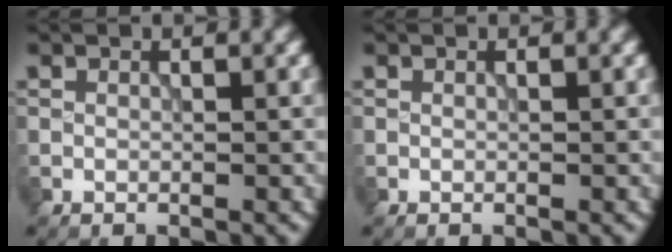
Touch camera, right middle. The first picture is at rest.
{"total": 0.0}